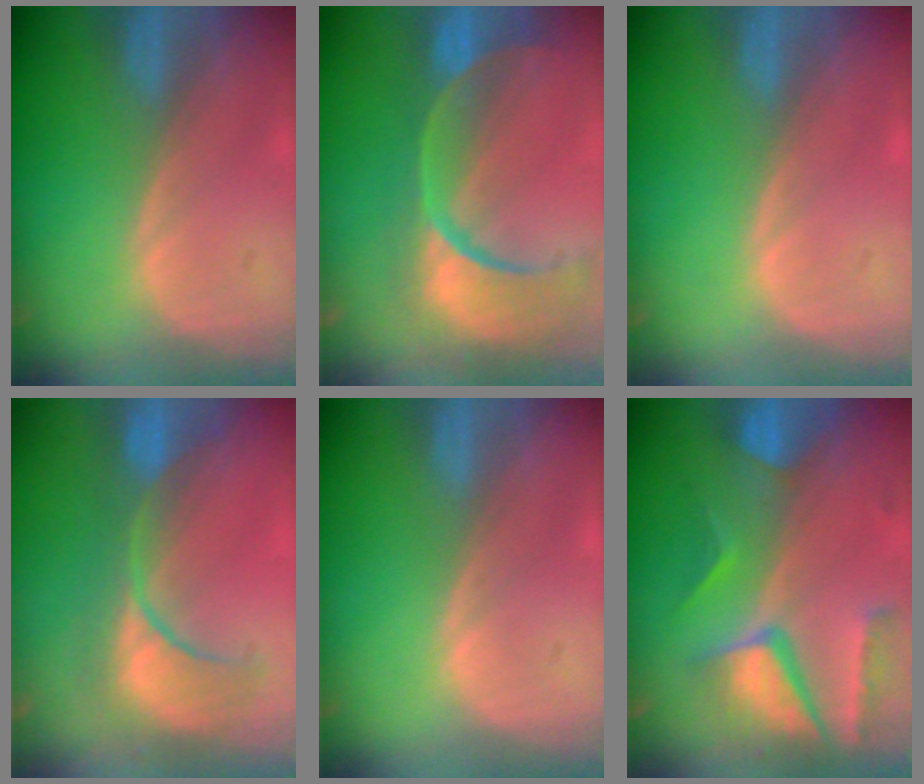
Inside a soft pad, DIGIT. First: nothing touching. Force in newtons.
{"total": 13.9, "press": 11.0, "slide": 8.4}
{"total": 0.0}
{"total": 9.1, "press": 9.0, "slide": 1.1}
{"total": 0.0}
{"total": 10.4, "press": 8.7, "slide": 5.7}